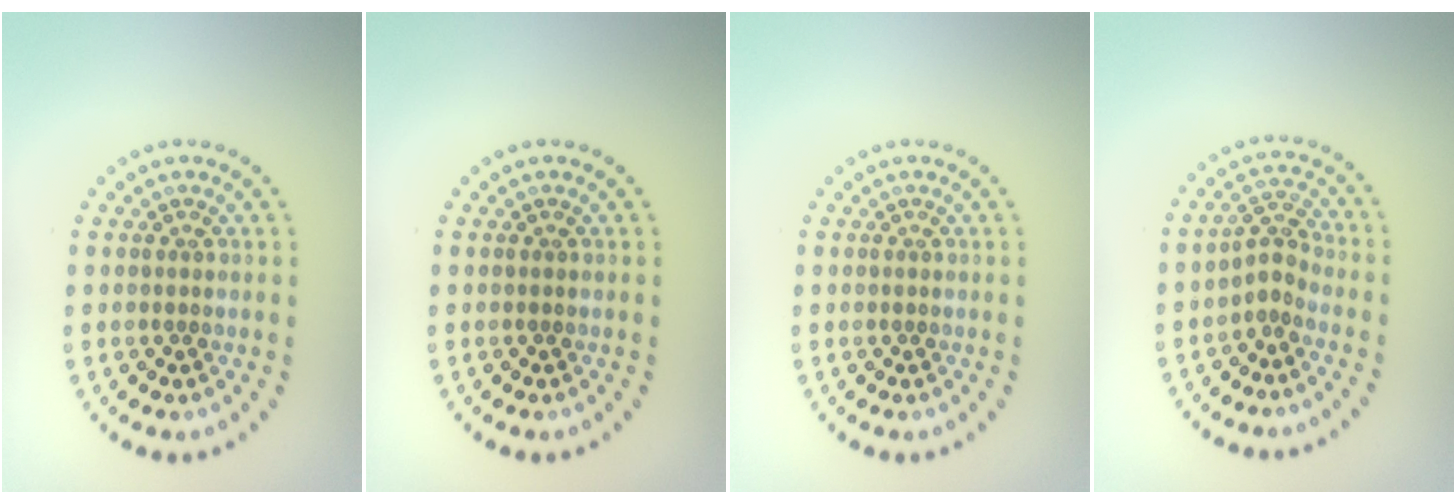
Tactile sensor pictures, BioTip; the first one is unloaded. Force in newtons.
{"total": 0.0}
{"total": 0.0}
{"total": 2.1, "press": 1.4, "slide": 1.6}